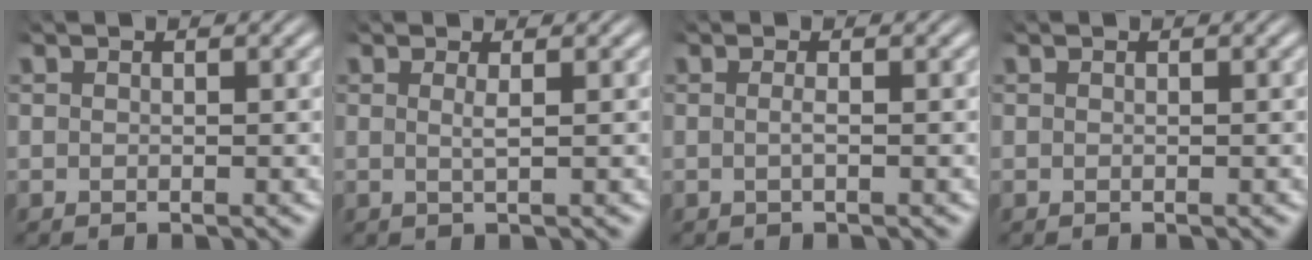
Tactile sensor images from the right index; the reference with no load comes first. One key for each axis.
{"total": 1.1, "fx": 0.3, "fy": -0.5, "fz": 0.9, "tx": -0.018, "ty": -0.007, "tz": 0.007}
{"total": 0.9, "fx": -0.5, "fy": -0.2, "fz": 0.7, "tx": -0.019, "ty": -0.005, "tz": -0.007}
{"total": 0.0}